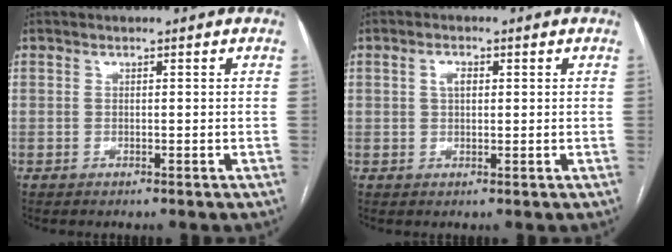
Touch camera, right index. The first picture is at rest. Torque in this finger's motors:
{"motor_torque": [0.21, 0.21, 0.00, 0.03]}